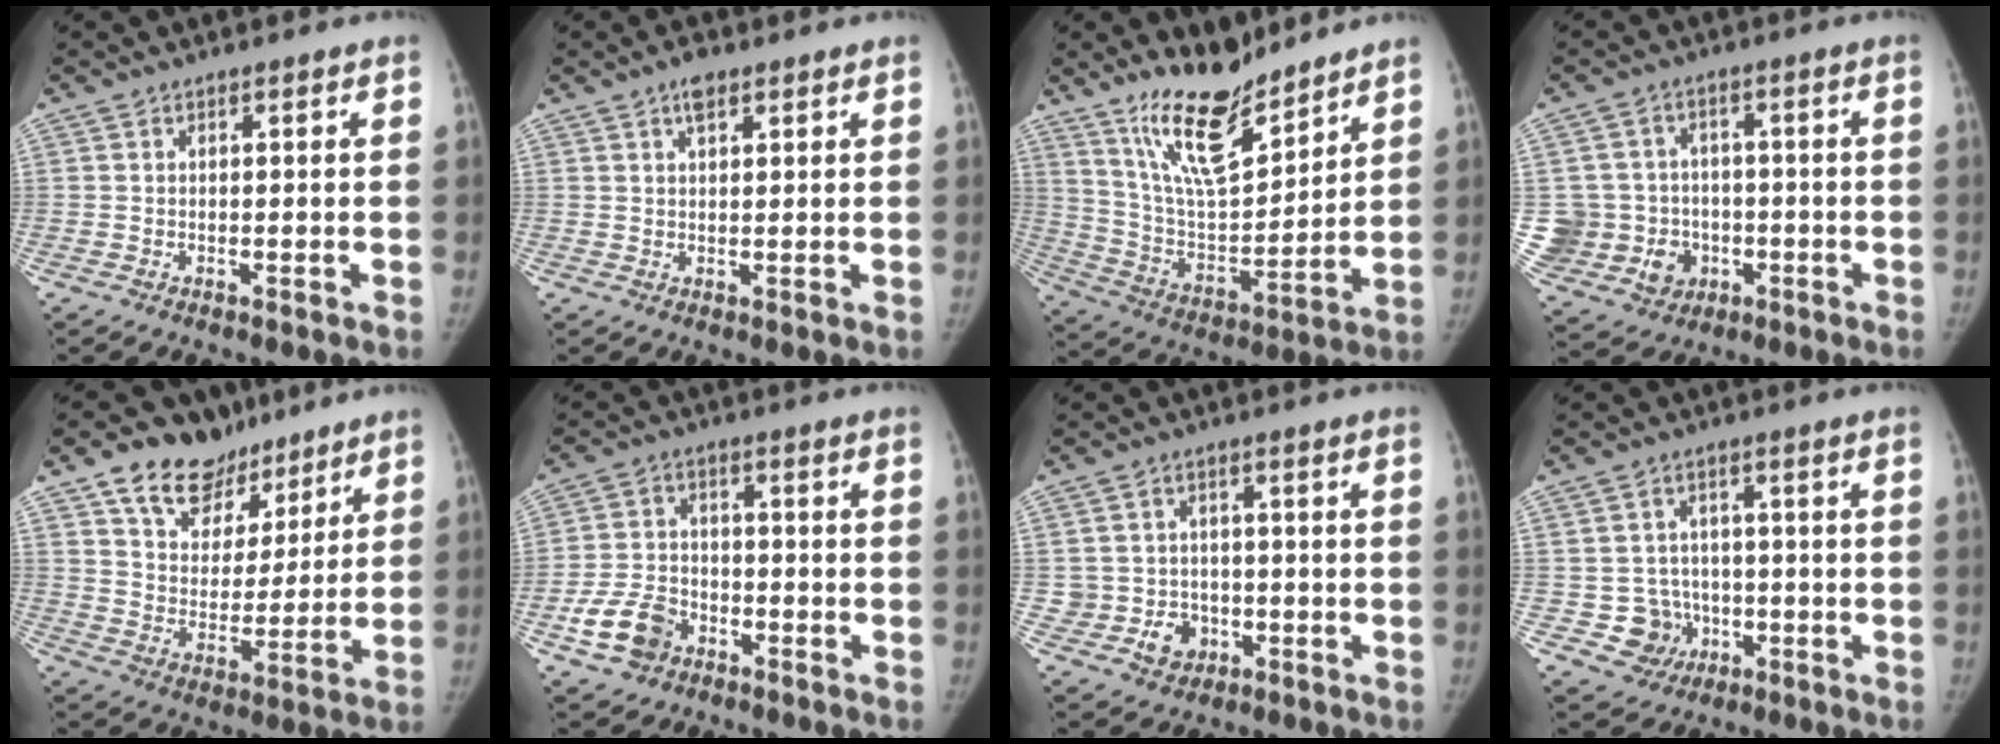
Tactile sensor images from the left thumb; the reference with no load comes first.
{"total": 2.9, "force": [1.7, 1.4, 1.9], "torque": [-0.024, -0.004, 0.028]}
{"total": 15.8, "force": [12.4, 4.9, 8.6], "torque": [-0.119, -0.085, 0.233]}
{"total": 14.6, "force": [-2.1, 13.6, 5.1], "torque": [-0.105, 0.027, -0.014]}
{"total": 15.3, "force": [10.2, 9.9, 5.5], "torque": [-0.044, -0.046, 0.175]}
{"total": 8.6, "force": [-4.3, 6.2, 4.0], "torque": [-0.068, 0.023, -0.077]}
{"total": 6.2, "force": [-1.8, 5.8, 1.6], "torque": [0.008, 0.014, -0.021]}
{"total": 6.7, "force": [-1.6, 6.4, 0.9], "torque": [0.018, 0.014, -0.018]}